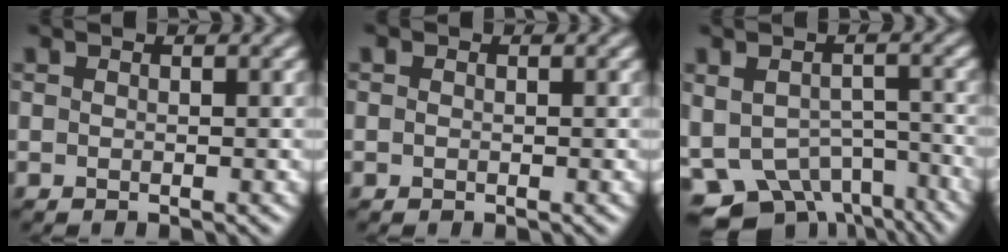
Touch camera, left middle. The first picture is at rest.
{"total": 0.6, "force": [0.1, 0.6, 0.2], "torque": [-0.002, -0.003, -0.002]}
{"total": 8.5, "force": [-5.9, 4.7, 4.0], "torque": [-0.066, -0.018, -0.074]}